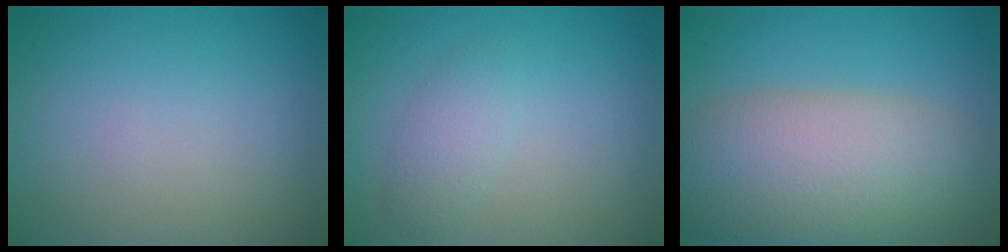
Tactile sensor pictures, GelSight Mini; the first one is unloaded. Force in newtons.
{"total": 1.8, "press": 1.8, "slide": 0.0}
{"total": 10.6, "press": 10.5, "slide": 0.9}